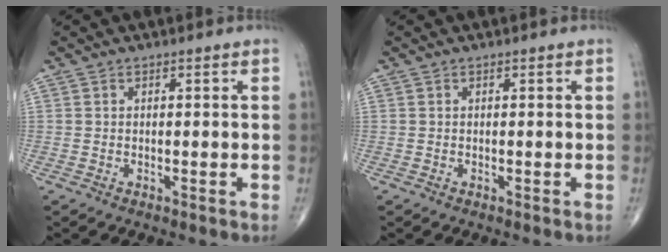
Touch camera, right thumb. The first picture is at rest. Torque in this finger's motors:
{"motor_torque": [0.04, 0.04, 0.00, 0.00, 0.00]}